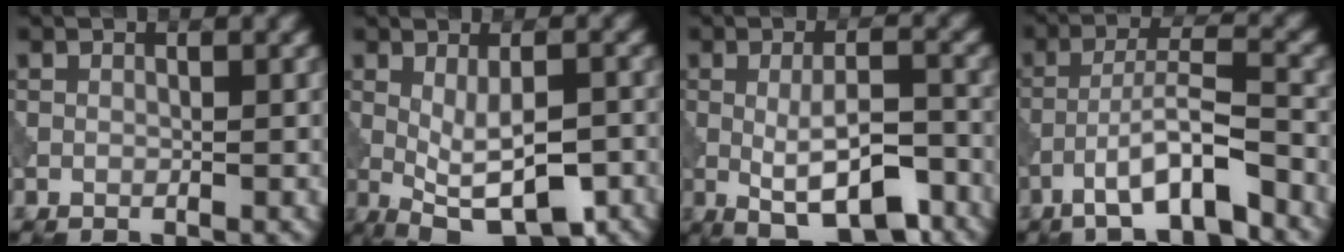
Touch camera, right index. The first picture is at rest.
{"total": 7.4, "force": [-2.0, 2.7, 6.6], "torque": [-0.107, -0.010, -0.023]}
{"total": 7.4, "force": [-2.4, 2.5, 6.5], "torque": [-0.106, -0.005, -0.036]}
{"total": 6.2, "force": [-3.6, 1.0, 4.9], "torque": [-0.084, 0.015, -0.064]}